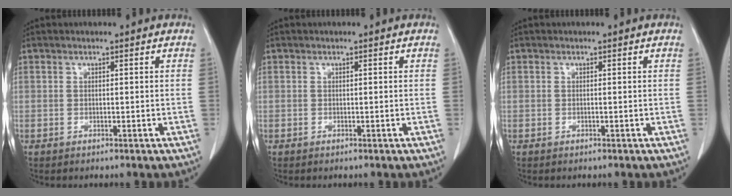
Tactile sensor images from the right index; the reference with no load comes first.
{"total": 0.0}
{"total": 0.0}